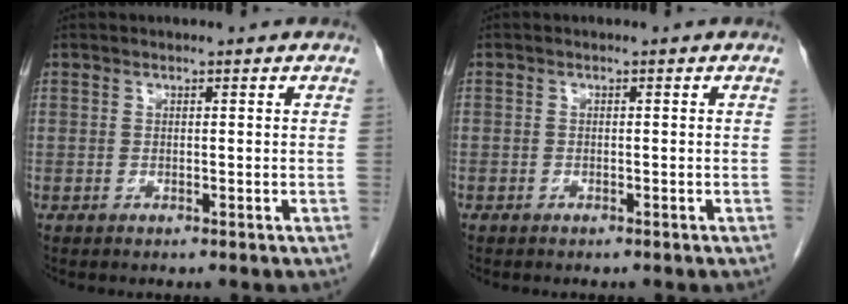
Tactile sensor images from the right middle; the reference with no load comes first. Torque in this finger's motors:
{"motor_torque": [0.09, -0.05, -0.40, -0.21]}